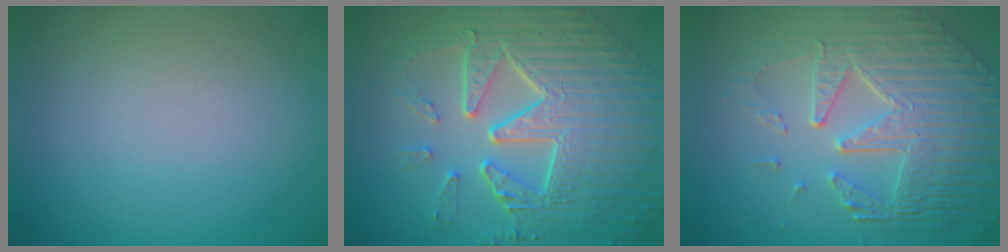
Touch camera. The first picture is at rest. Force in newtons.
{"total": 9.4, "press": 6.4, "slide": 6.9}
{"total": 8.4, "press": 5.8, "slide": 6.1}